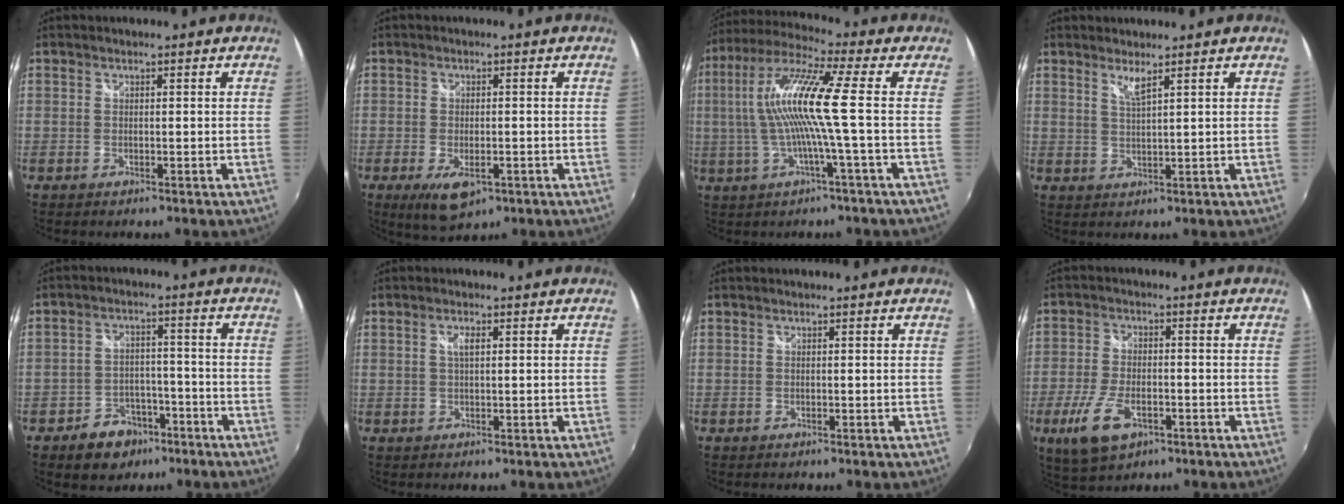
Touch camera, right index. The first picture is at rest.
{"total": 6.7, "force": [-3.0, 3.1, 5.2], "torque": [-0.105, -0.023, -0.046]}
{"total": 12.6, "force": [-0.5, -1.1, 12.5], "torque": [-0.242, 0.007, -0.010]}
{"total": 2.4, "force": [1.7, -0.3, 1.6], "torque": [-0.033, -0.006, 0.029]}
{"total": 8.0, "force": [-5.0, 5.7, 2.5], "torque": [-0.067, 0.020, -0.065]}
{"total": 2.0, "force": [0.6, 0.7, 1.8], "torque": [-0.033, 0.002, 0.009]}
{"total": 0.0}
{"total": 9.7, "force": [-4.4, 4.8, 7.2], "torque": [-0.164, -0.016, -0.078]}